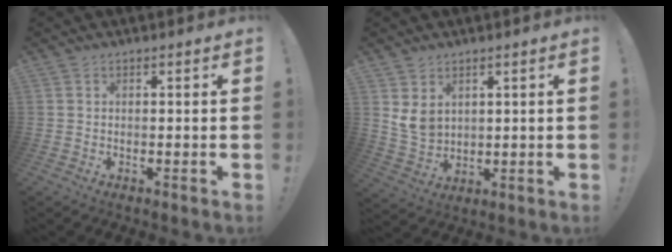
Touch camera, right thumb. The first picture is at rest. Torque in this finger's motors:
{"motor_torque": [-0.37, 0.53, 0.45, 0.36, 0.10]}